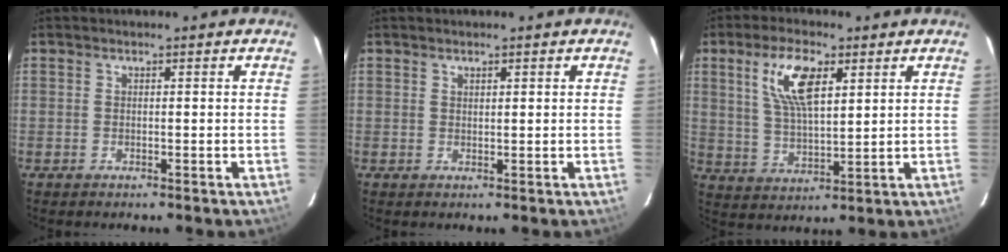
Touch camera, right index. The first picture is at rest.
{"total": 0.9, "force": [0.7, 0.3, 0.5], "torque": [-0.007, 0.002, 0.013]}
{"total": 10.2, "force": [4.4, 3.9, 8.3], "torque": [-0.164, 0.010, 0.087]}